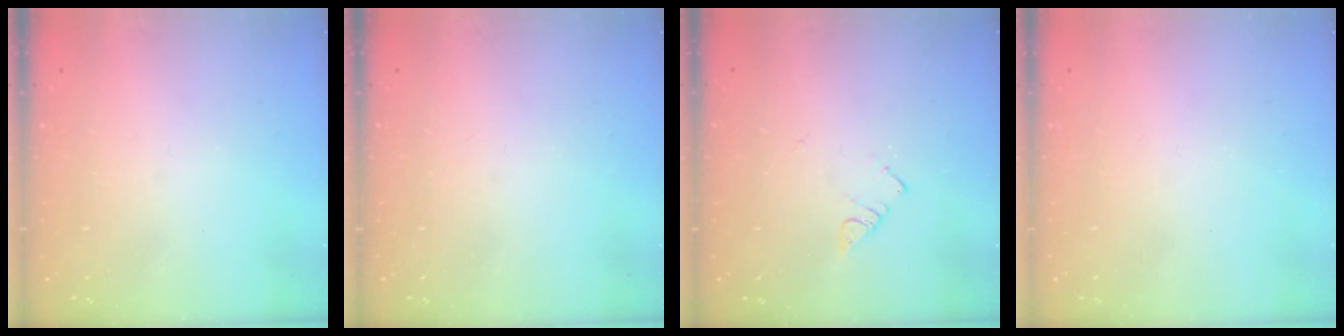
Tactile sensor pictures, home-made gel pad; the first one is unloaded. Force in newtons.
{"total": 0.0}
{"total": 3.0, "press": 2.9, "slide": 0.4}
{"total": 1.5, "press": 1.5, "slide": 0.1}